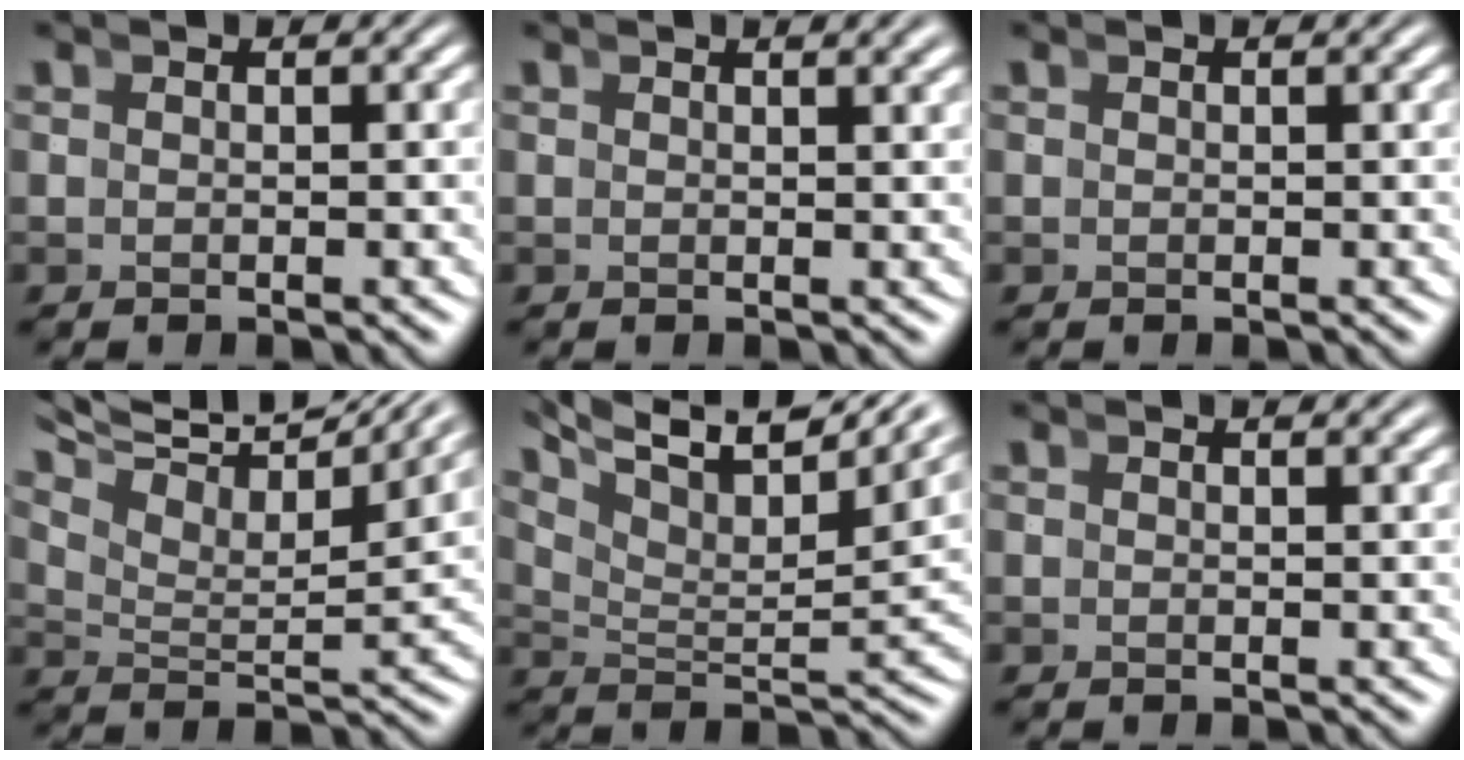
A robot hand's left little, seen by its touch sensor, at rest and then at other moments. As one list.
[{"total": 1.2, "force": [0.9, -0.3, 0.6], "torque": [0.003, 0.007, 0.013]}, {"total": 0.0}, {"total": 8.4, "force": [6.1, 3.2, 4.8], "torque": [-0.084, 0.019, 0.086]}, {"total": 9.8, "force": [6.2, 4.0, 6.4], "torque": [-0.099, 0.015, 0.089]}, {"total": 1.0, "force": [0.9, -0.3, 0.2], "torque": [0.008, 0.006, 0.012]}]